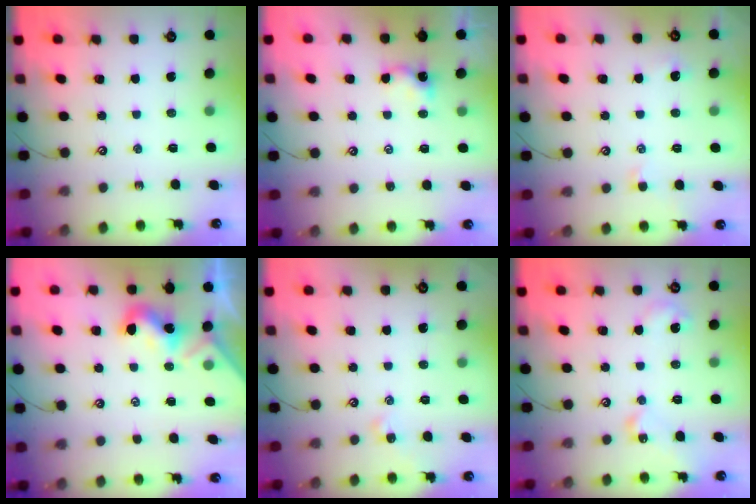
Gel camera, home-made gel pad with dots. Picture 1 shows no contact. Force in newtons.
{"total": 0.0}
{"total": 1.0, "press": 0.9, "slide": 0.4}
{"total": 1.9, "press": 1.9, "slide": 0.4}
{"total": 2.1, "press": 2.0, "slide": 0.6}
{"total": 8.4, "press": 8.4, "slide": 0.6}